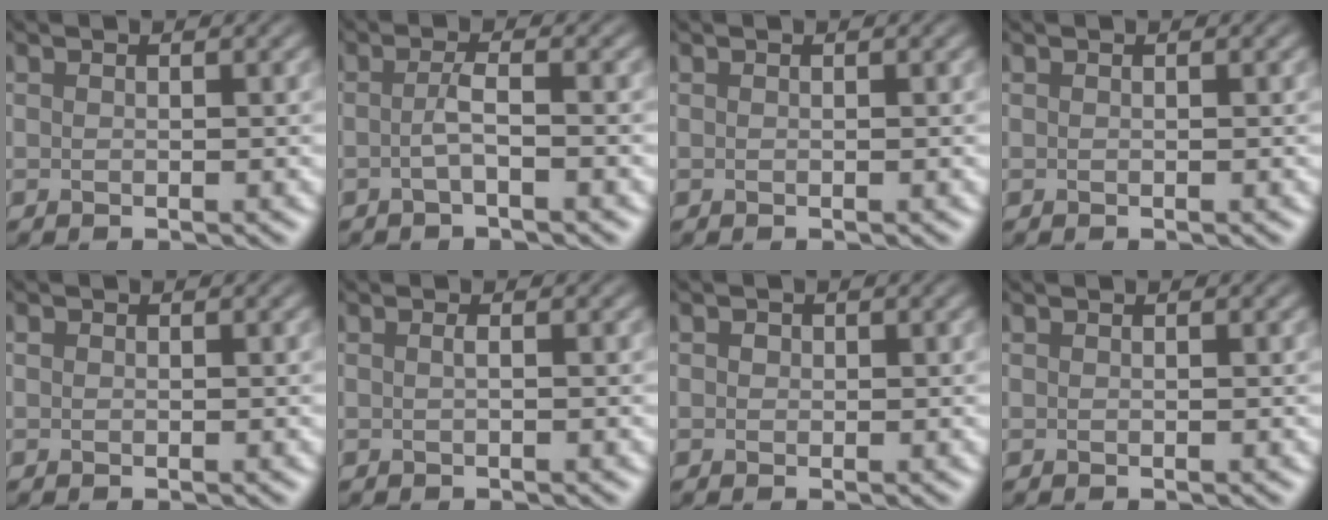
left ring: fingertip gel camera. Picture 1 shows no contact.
{"total": 1.8, "force": [-0.5, 0.3, 1.7], "torque": [-0.032, 0.001, -0.014]}
{"total": 0.0}
{"total": 0.0}
{"total": 0.0}
{"total": 0.6, "force": [0.0, 0.2, 0.6], "torque": [-0.010, 0.002, -0.001]}
{"total": 0.6, "force": [0.1, 0.5, 0.2], "torque": [-0.001, -0.002, 0.001]}
{"total": 0.0}